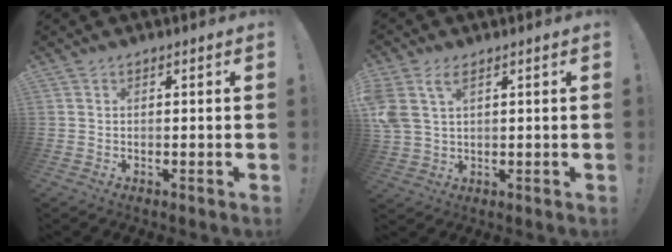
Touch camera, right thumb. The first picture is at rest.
{"total": 6.6, "force": [3.2, 4.0, 4.2], "torque": [-0.085, -0.007, 0.066]}